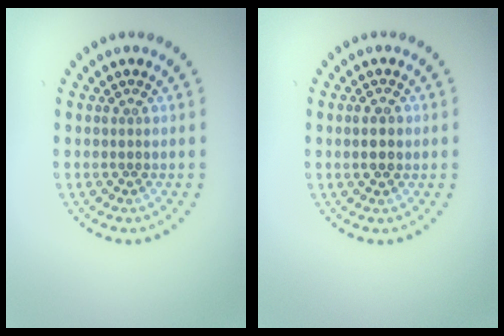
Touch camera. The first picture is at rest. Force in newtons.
{"total": 2.2, "press": 2.2, "slide": 0.1}